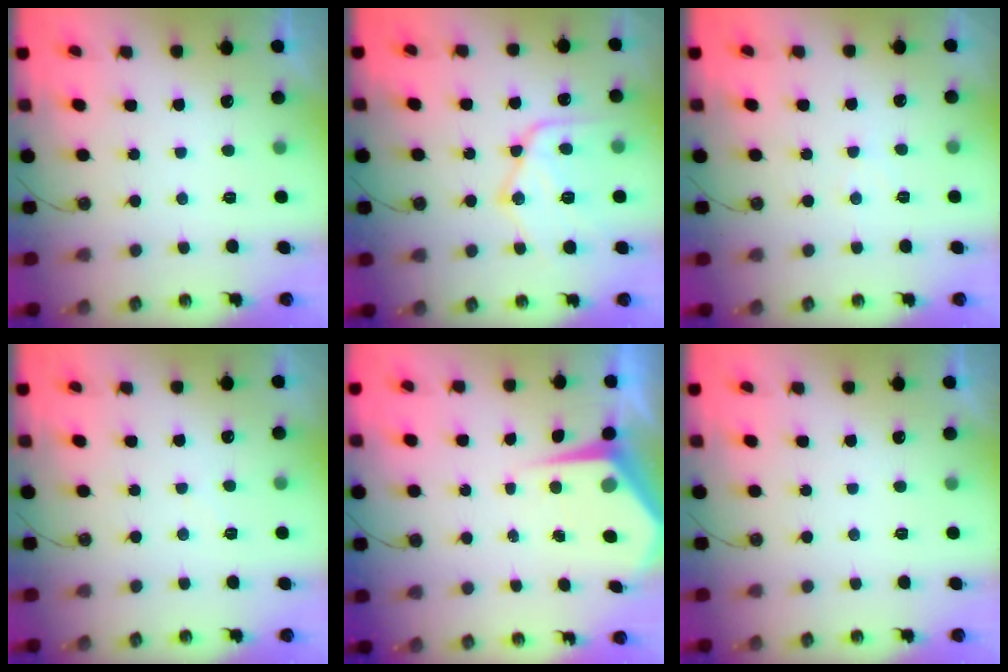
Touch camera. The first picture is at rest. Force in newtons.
{"total": 15.7, "press": 15.6, "slide": 1.2}
{"total": 4.0, "press": 3.9, "slide": 0.4}
{"total": 3.2, "press": 3.2, "slide": 0.5}
{"total": 5.5, "press": 5.5, "slide": 0.4}
{"total": 0.0}